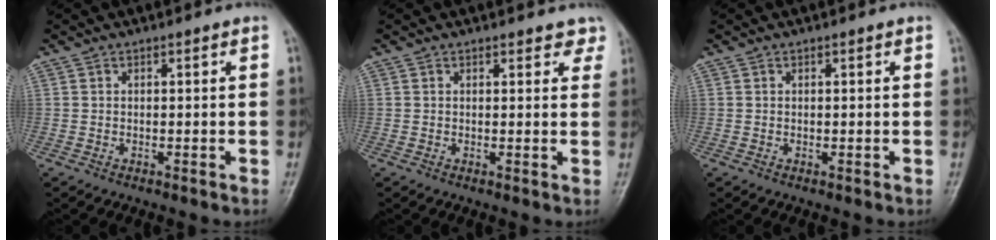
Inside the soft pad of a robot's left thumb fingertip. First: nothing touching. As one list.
[{"total": 3.2, "force": [2.6, 1.5, 1.1], "torque": [0.020, -0.009, 0.019]}, {"total": 0.0}]